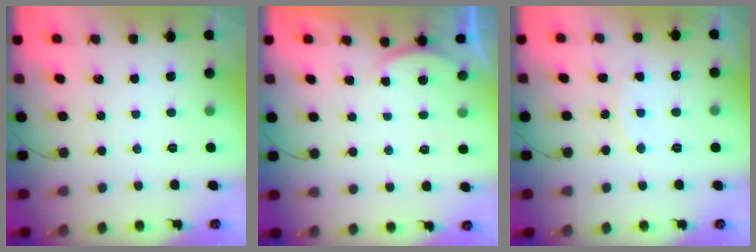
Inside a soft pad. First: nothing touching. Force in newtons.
{"total": 2.8, "press": 2.7, "slide": 0.6}
{"total": 8.4, "press": 8.4, "slide": 0.4}